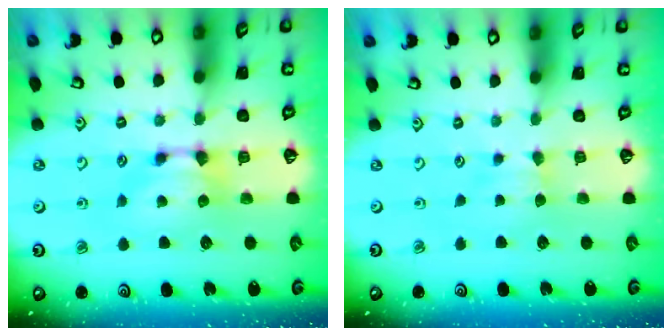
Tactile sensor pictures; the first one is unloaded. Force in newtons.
{"total": 2.4, "press": 2.3, "slide": 0.6}